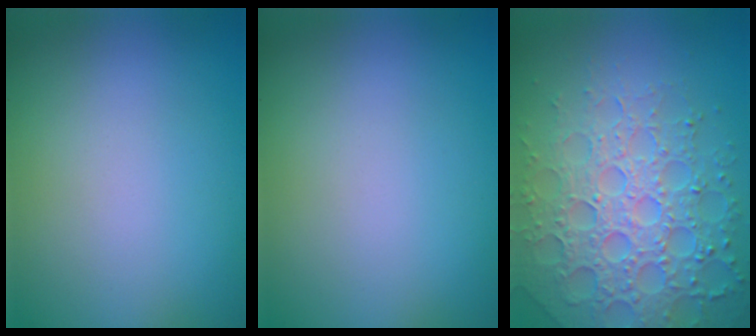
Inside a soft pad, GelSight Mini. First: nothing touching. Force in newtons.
{"total": 0.0}
{"total": 7.2, "press": 7.0, "slide": 1.7}